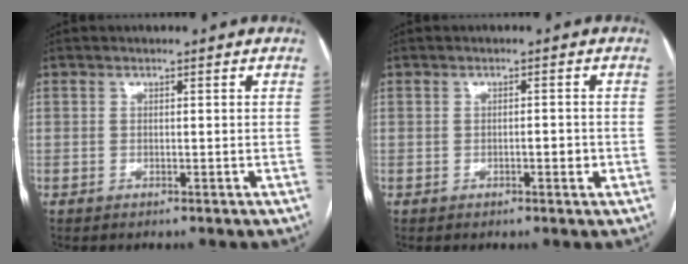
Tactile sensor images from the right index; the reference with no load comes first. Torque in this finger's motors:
{"motor_torque": [0.30, -0.17, 0.02, 0.03]}